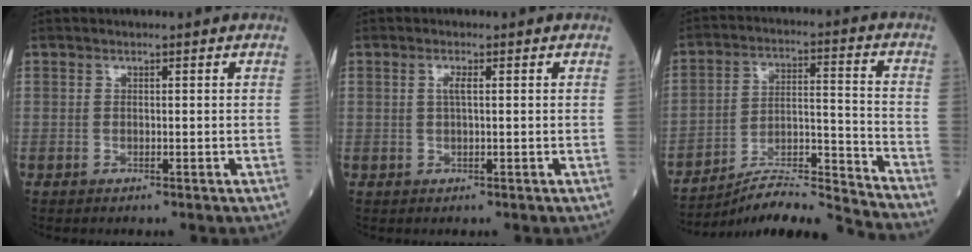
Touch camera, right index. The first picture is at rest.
{"total": 1.5, "force": [0.3, 0.1, 1.4], "torque": [-0.030, 0.002, 0.003]}
{"total": 14.8, "force": [-14.3, -2.1, 3.1], "torque": [-0.045, 0.023, -0.242]}